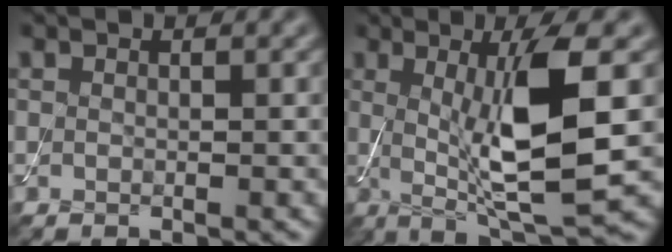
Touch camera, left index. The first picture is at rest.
{"total": 8.9, "force": [0.5, 1.8, 8.7], "torque": [-0.142, -0.012, 0.018]}